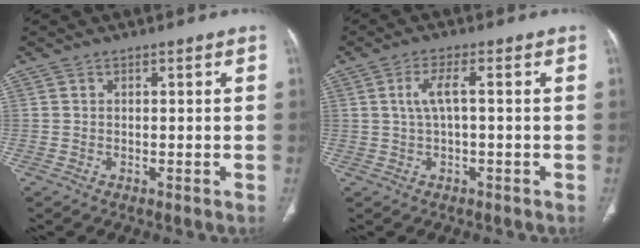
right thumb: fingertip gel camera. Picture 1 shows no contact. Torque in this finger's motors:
{"motor_torque": [-0.42, 0.10, 0.30, 0.31, 0.11]}